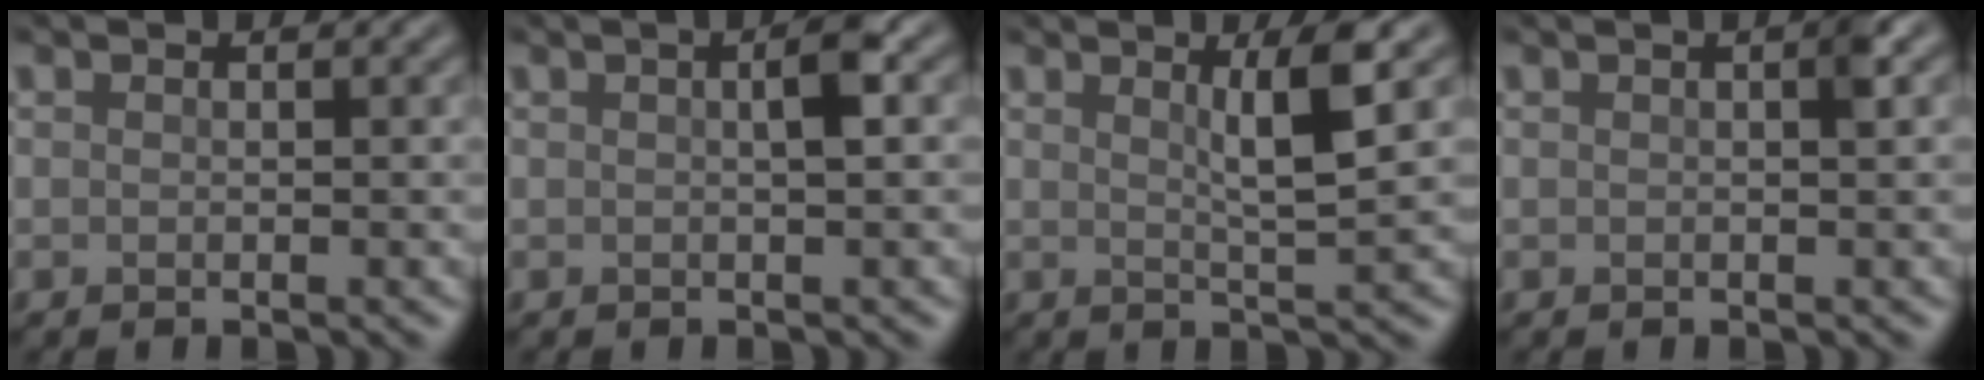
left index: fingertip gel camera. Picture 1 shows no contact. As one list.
[{"total": 2.0, "force": [0.3, 0.3, 2.0], "torque": [-0.031, 0.010, 0.003]}, {"total": 3.7, "force": [1.3, 0.4, 3.4], "torque": [-0.055, -0.001, 0.024]}, {"total": 1.2, "force": [0.2, 0.2, 1.2], "torque": [-0.019, 0.005, 0.002]}]